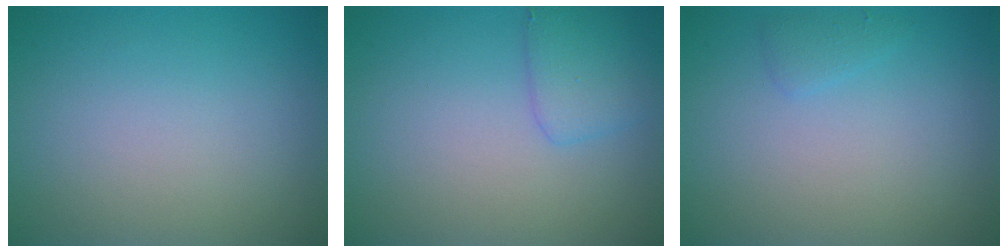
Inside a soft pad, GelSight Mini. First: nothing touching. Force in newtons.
{"total": 2.2, "press": 2.2, "slide": 0.1}
{"total": 0.9, "press": 0.9, "slide": 0.1}